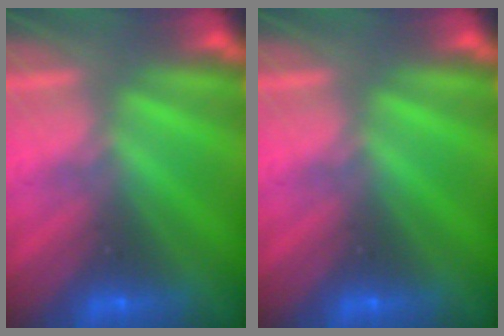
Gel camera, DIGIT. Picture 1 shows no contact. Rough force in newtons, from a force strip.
{"total": 0.0}